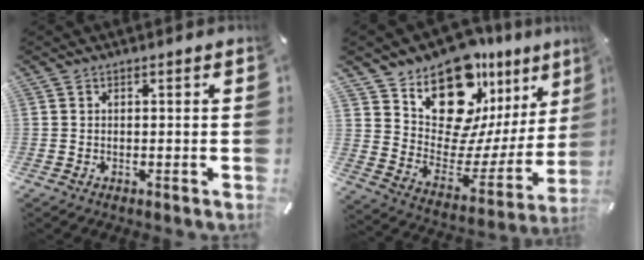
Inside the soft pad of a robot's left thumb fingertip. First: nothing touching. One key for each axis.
{"total": 17.6, "fx": 14.0, "fy": 8.6, "fz": 6.2, "tx": -0.085, "ty": -0.140, "tz": 0.241}